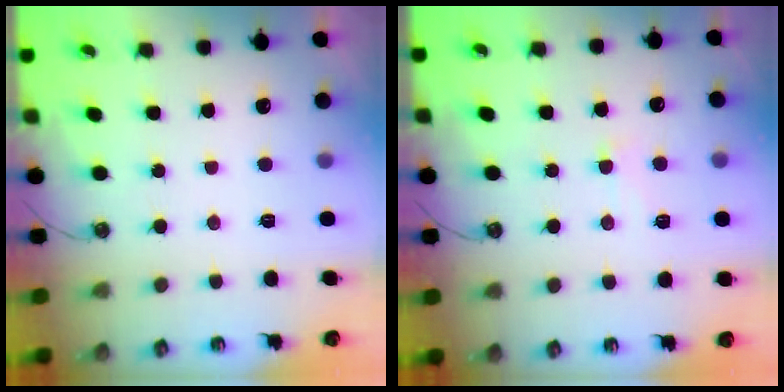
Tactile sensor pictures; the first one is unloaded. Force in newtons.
{"total": 0.9, "press": 0.6, "slide": 0.7}